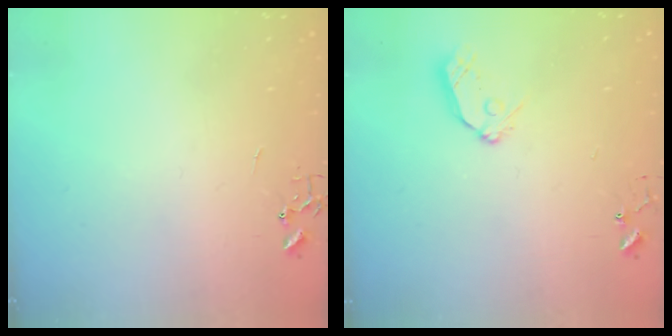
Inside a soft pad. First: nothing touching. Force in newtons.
{"total": 8.4, "press": 8.4, "slide": 0.7}